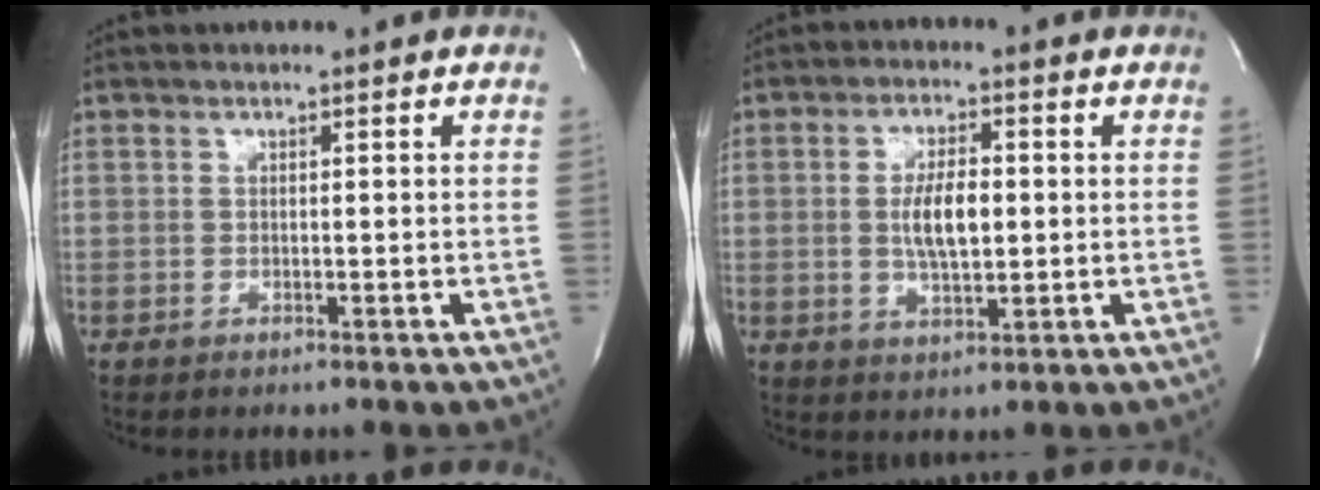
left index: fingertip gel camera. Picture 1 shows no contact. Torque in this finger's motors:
{"motor_torque": [0.94, 0.08, 0.20, 0.07]}